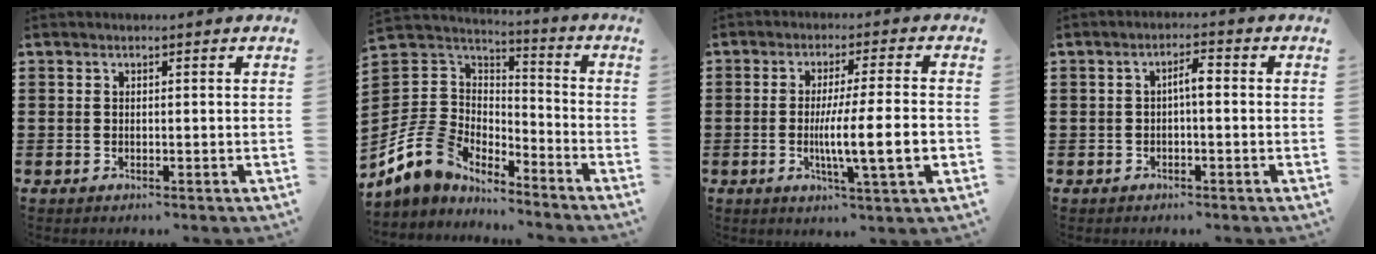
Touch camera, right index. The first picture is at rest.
{"total": 8.6, "force": [-5.9, 6.0, 2.0], "torque": [-0.088, 0.003, -0.119]}
{"total": 10.6, "force": [-2.1, 1.0, 10.3], "torque": [-0.177, -0.014, -0.040]}
{"total": 2.5, "force": [-0.3, 0.6, 2.4], "torque": [-0.045, 0.006, -0.009]}